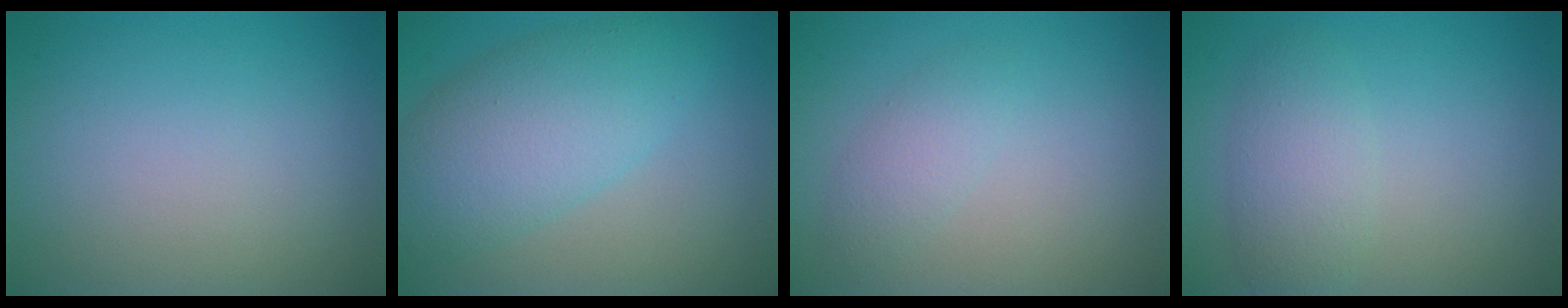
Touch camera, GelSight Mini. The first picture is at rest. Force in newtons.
{"total": 7.0, "press": 7.0, "slide": 0.2}
{"total": 1.8, "press": 1.8, "slide": 0.1}
{"total": 3.1, "press": 3.1, "slide": 0.0}